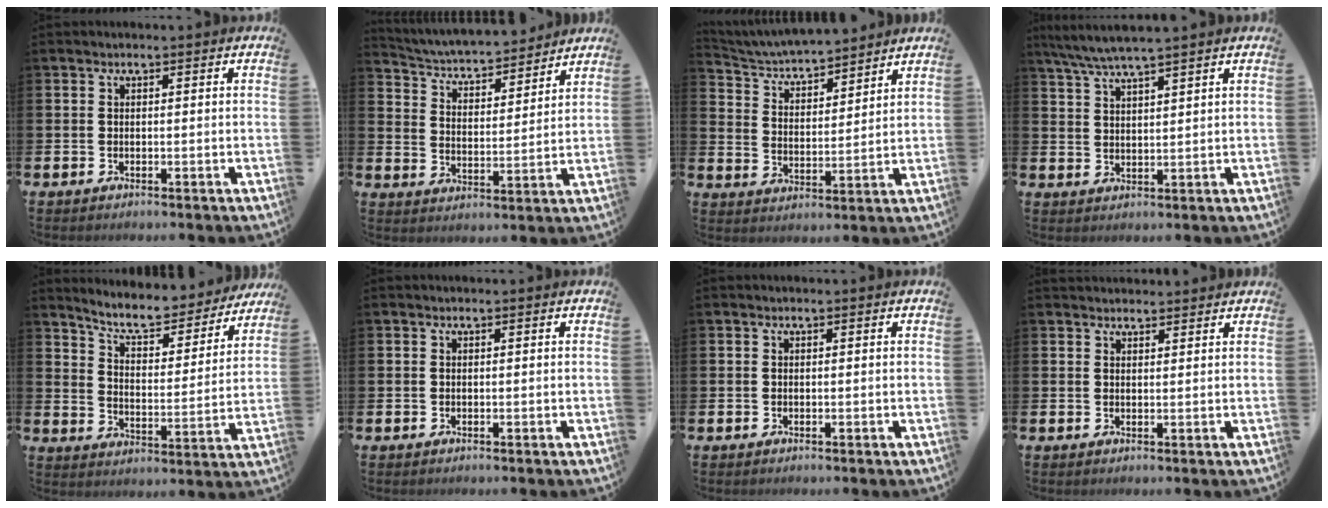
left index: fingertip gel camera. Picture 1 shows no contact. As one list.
[{"total": 4.8, "force": [4.6, 1.0, 0.9], "torque": [-0.048, -0.042, 0.074]}, {"total": 4.9, "force": [4.8, 0.7, 0.8], "torque": [-0.043, -0.040, 0.080]}, {"total": 4.9, "force": [4.4, -0.2, 2.1], "torque": [-0.058, -0.013, 0.079]}, {"total": 7.8, "force": [7.2, 1.5, 2.4], "torque": [-0.077, -0.054, 0.123]}, {"total": 0.0}, {"total": 0.0}, {"total": 1.8, "force": [1.8, 0.4, 0.0], "torque": [0.005, -0.008, 0.032]}]